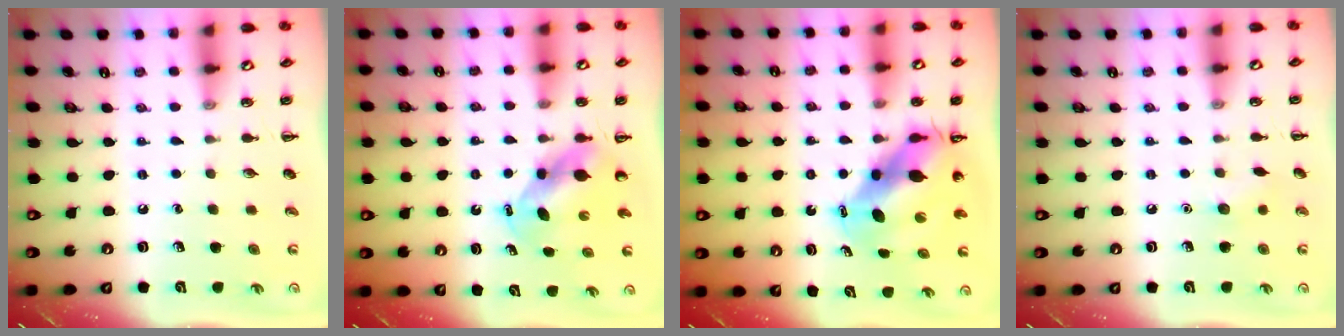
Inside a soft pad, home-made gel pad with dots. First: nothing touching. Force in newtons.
{"total": 6.2, "press": 6.1, "slide": 1.0}
{"total": 10.1, "press": 9.7, "slide": 2.8}
{"total": 5.7, "press": 5.6, "slide": 1.1}